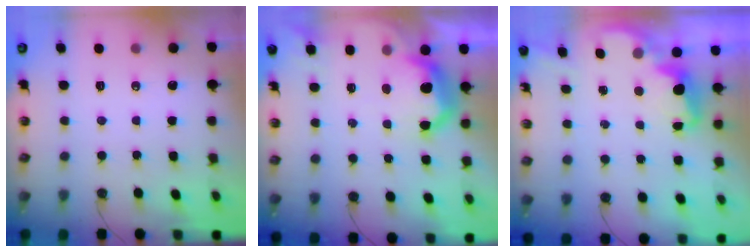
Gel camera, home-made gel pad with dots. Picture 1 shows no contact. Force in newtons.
{"total": 10.7, "press": 10.7, "slide": 0.5}
{"total": 2.5, "press": 2.5, "slide": 0.6}